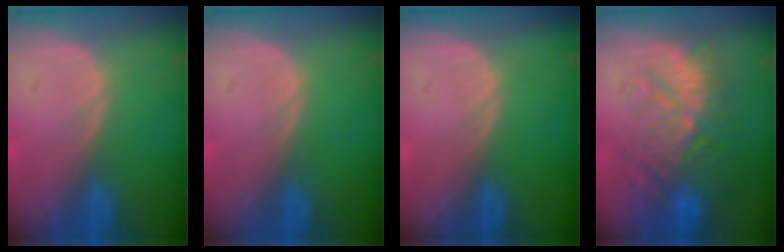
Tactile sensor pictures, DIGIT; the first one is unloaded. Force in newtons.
{"total": 0.0}
{"total": 0.0}
{"total": 10.8, "press": 10.0, "slide": 4.2}